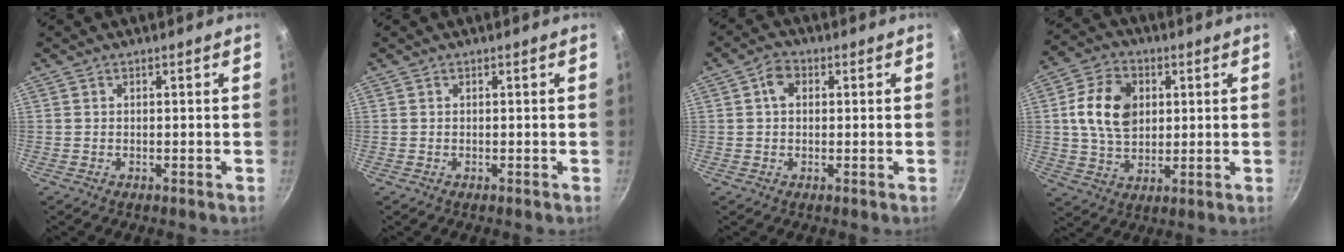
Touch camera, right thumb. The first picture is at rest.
{"total": 0.0}
{"total": 3.7, "force": [0.7, 2.7, 2.3], "torque": [-0.031, 0.008, 0.005]}
{"total": 12.3, "force": [2.4, 8.8, 8.3], "torque": [-0.132, 0.001, 0.039]}